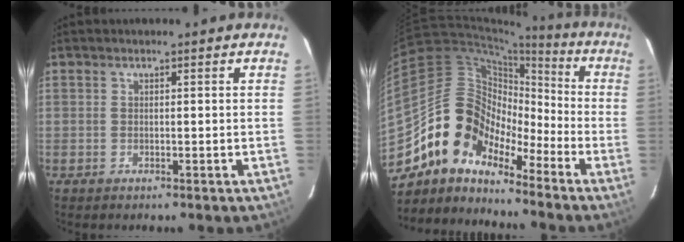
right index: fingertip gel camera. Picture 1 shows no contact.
{"total": 11.6, "force": [-8.6, 6.6, 4.2], "torque": [-0.068, 0.033, -0.182]}